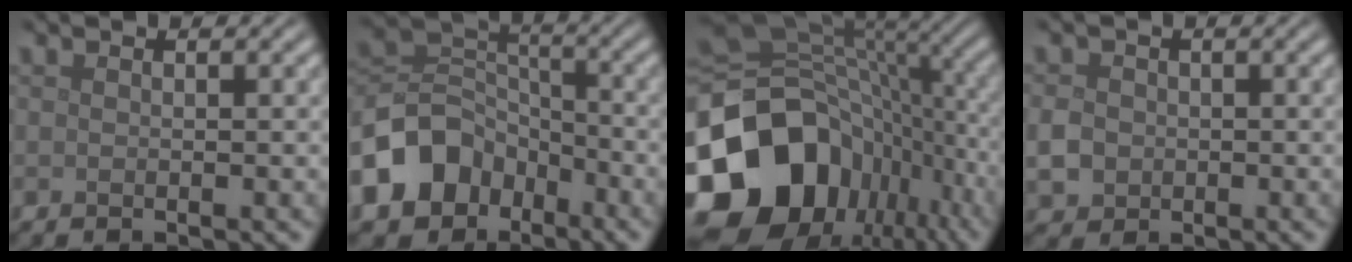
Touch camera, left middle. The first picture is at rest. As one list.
[{"total": 8.7, "force": [-4.8, 6.3, 3.6], "torque": [-0.068, 0.002, -0.106]}, {"total": 18.8, "force": [-6.8, 14.2, 10.2], "torque": [-0.250, -0.030, -0.110]}, {"total": 2.4, "force": [-0.4, 2.2, 1.0], "torque": [-0.022, -0.002, -0.009]}]